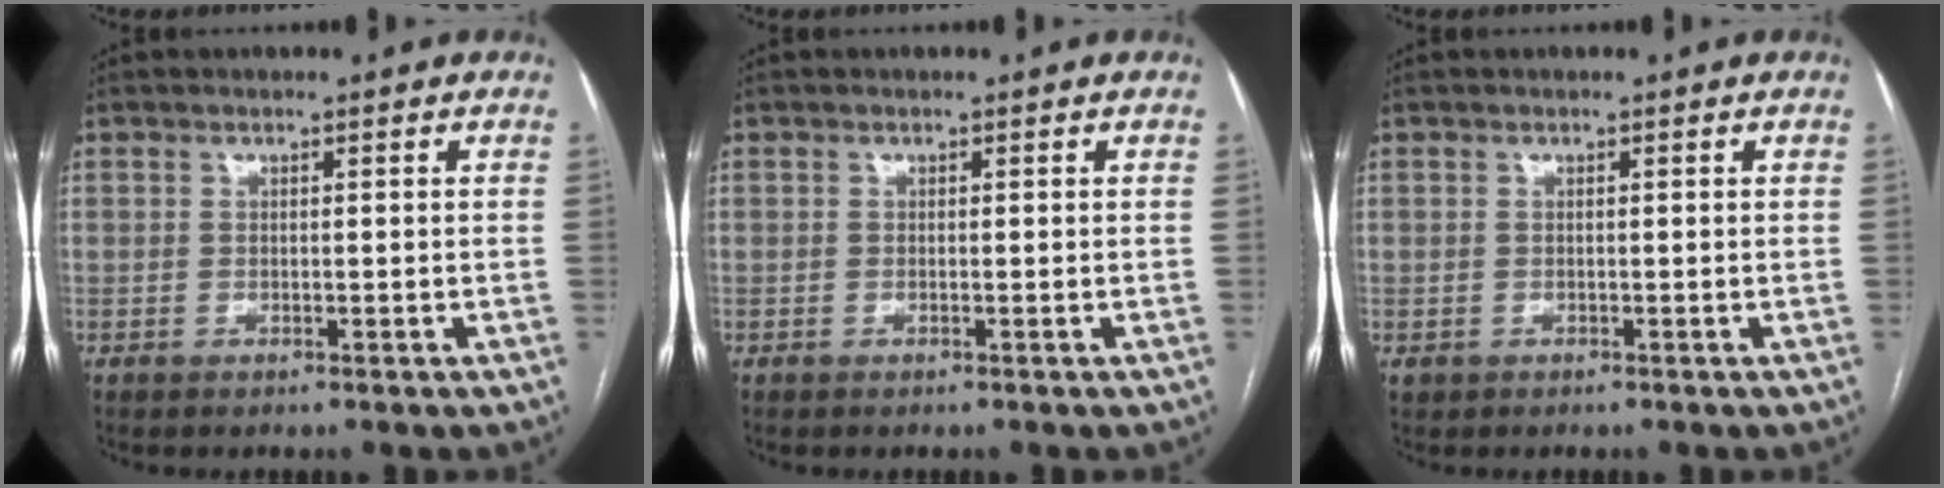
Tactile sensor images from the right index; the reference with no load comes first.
{"total": 0.0}
{"total": 0.5, "force": [-0.1, 0.5, 0.0], "torque": [-0.003, 0.004, 0.002]}